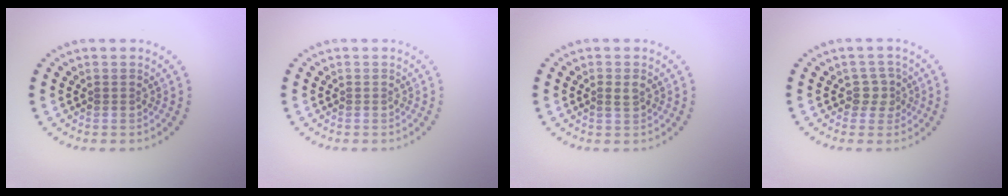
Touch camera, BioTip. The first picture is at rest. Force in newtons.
{"total": 0.0}
{"total": 1.1, "press": 1.1, "slide": 0.3}
{"total": 1.9, "press": 1.5, "slide": 1.2}